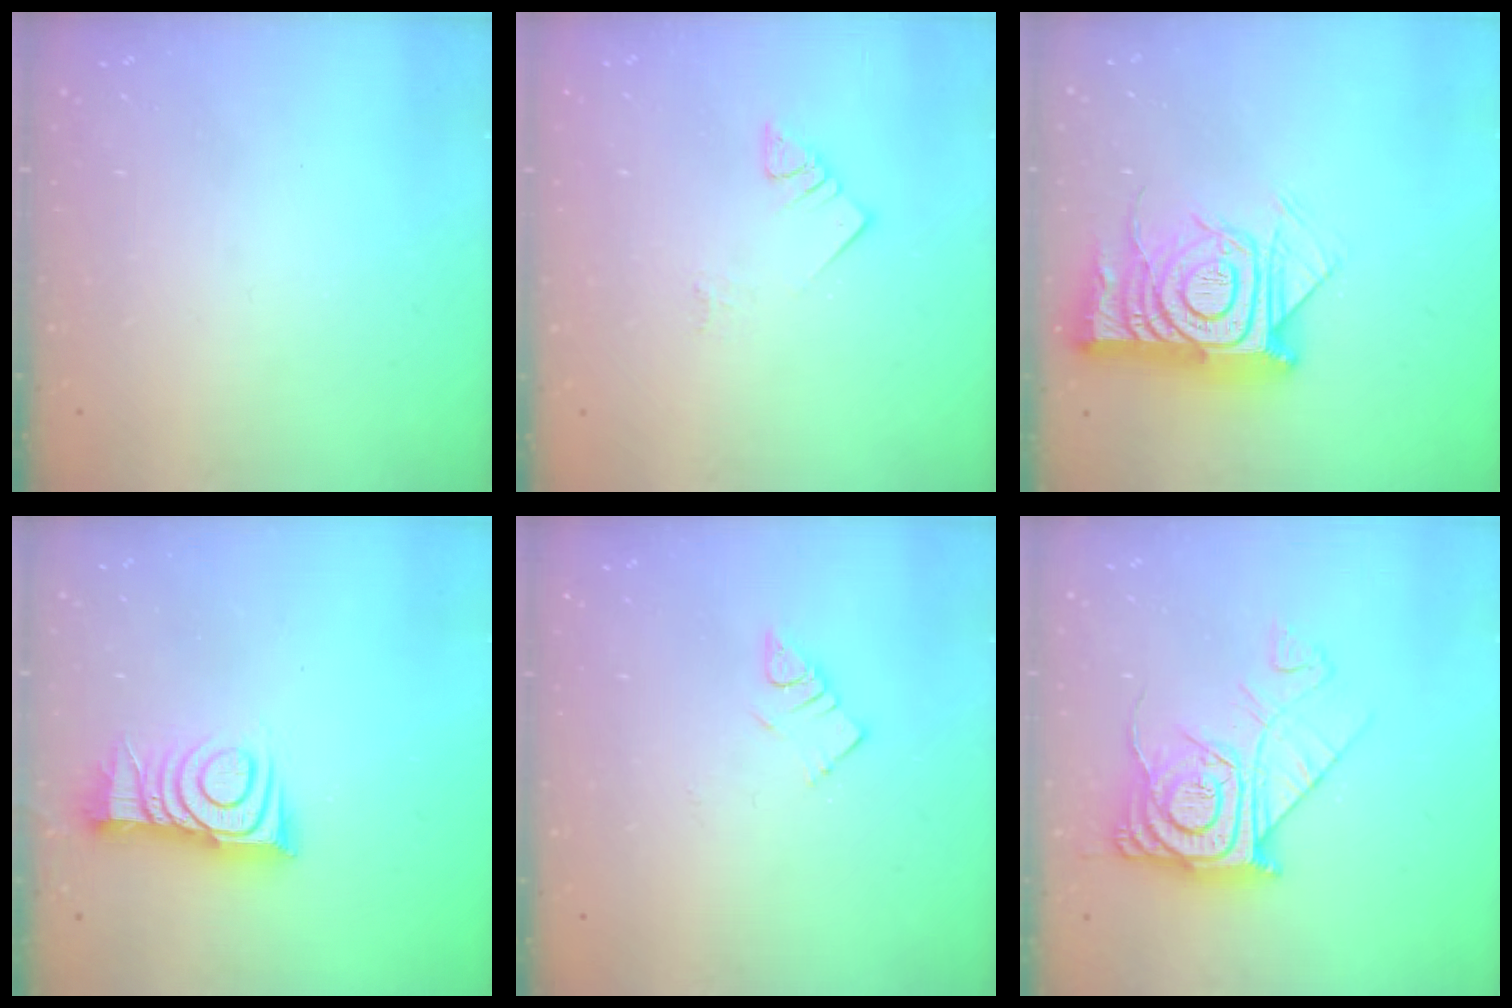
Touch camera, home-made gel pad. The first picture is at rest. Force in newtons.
{"total": 3.6, "press": 3.6, "slide": 0.6}
{"total": 16.9, "press": 16.9, "slide": 1.2}
{"total": 11.2, "press": 11.2, "slide": 0.5}
{"total": 3.8, "press": 3.7, "slide": 0.5}
{"total": 15.1, "press": 15.0, "slide": 1.4}